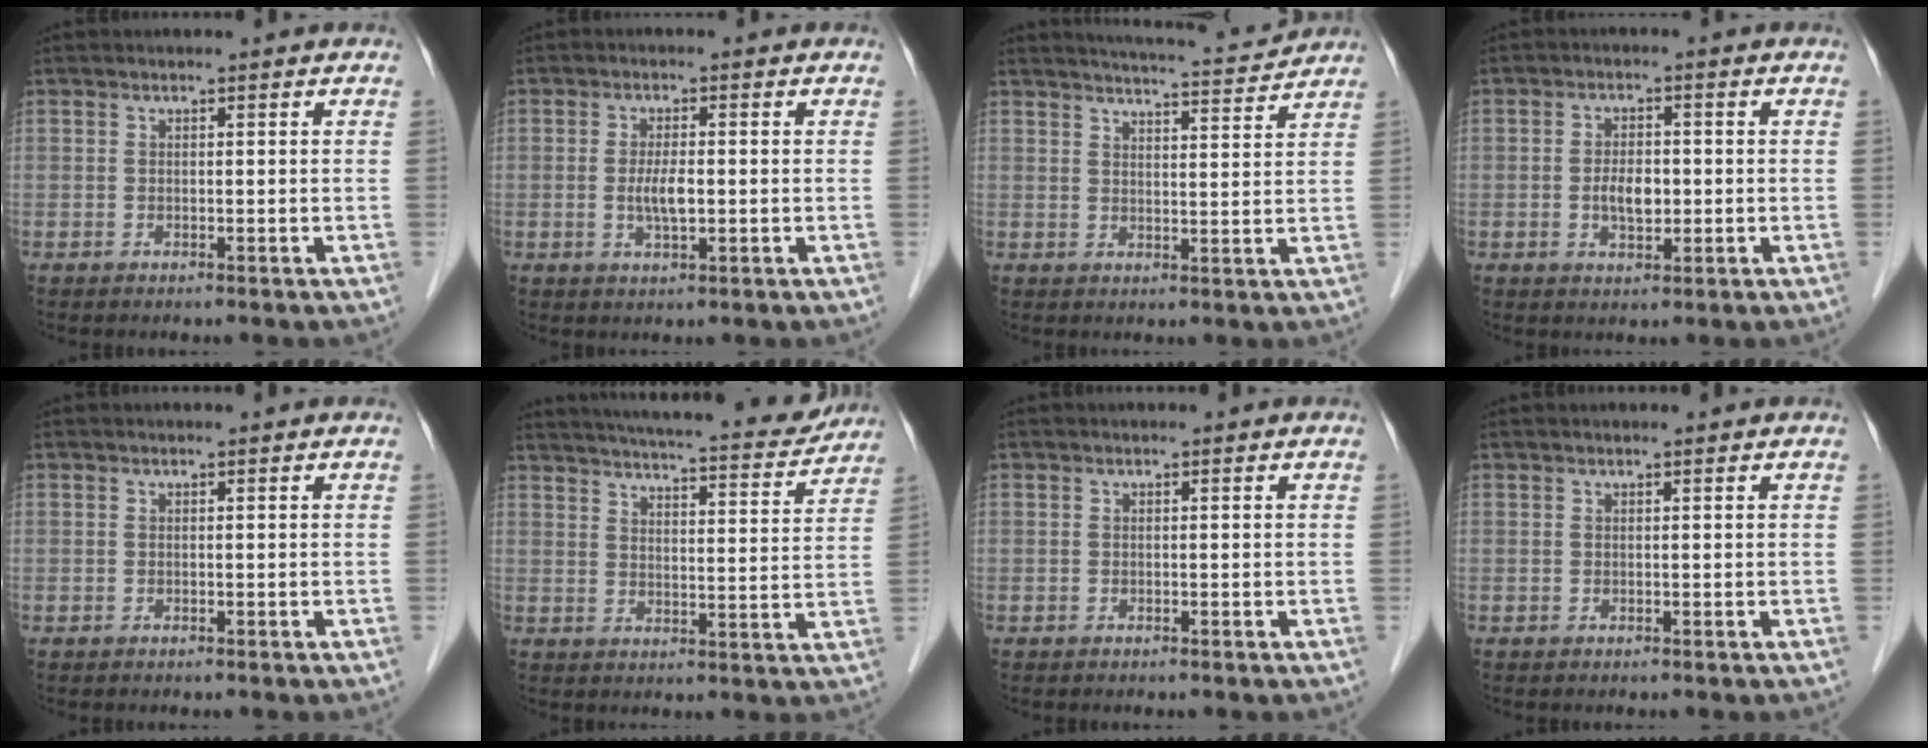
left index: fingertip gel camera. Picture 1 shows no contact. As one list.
[{"total": 3.4, "force": [-0.4, 0.8, 3.3], "torque": [-0.068, -0.004, -0.007]}, {"total": 9.2, "force": [9.0, -0.1, 2.0], "torque": [-0.037, 0.001, 0.117]}, {"total": 4.0, "force": [-0.6, 2.1, 3.3], "torque": [-0.062, 0.001, -0.008]}, {"total": 0.0}, {"total": 20.5, "force": [18.6, 2.8, 8.1], "torque": [-0.128, -0.013, 0.239]}, {"total": 0.0}, {"total": 0.7, "force": [0.6, 0.0, 0.3], "torque": [-0.006, 0.008, 0.011]}]